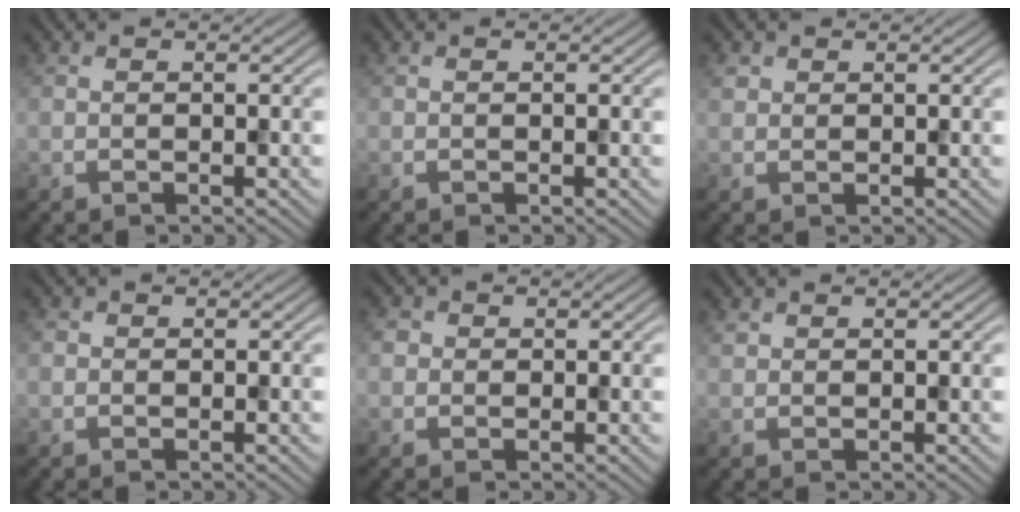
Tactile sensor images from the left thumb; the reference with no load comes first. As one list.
[{"total": 0.0}, {"total": 1.1, "force": [0.6, 0.9, 0.2], "torque": [-0.006, 0.001, 0.013]}, {"total": 0.8, "force": [0.0, 0.7, 0.2], "torque": [0.000, -0.003, -0.004]}, {"total": 2.0, "force": [0.3, 1.9, 0.6], "torque": [-0.018, 0.002, 0.002]}, {"total": 0.7, "force": [0.6, 0.4, 0.1], "torque": [-0.004, -0.001, 0.014]}]